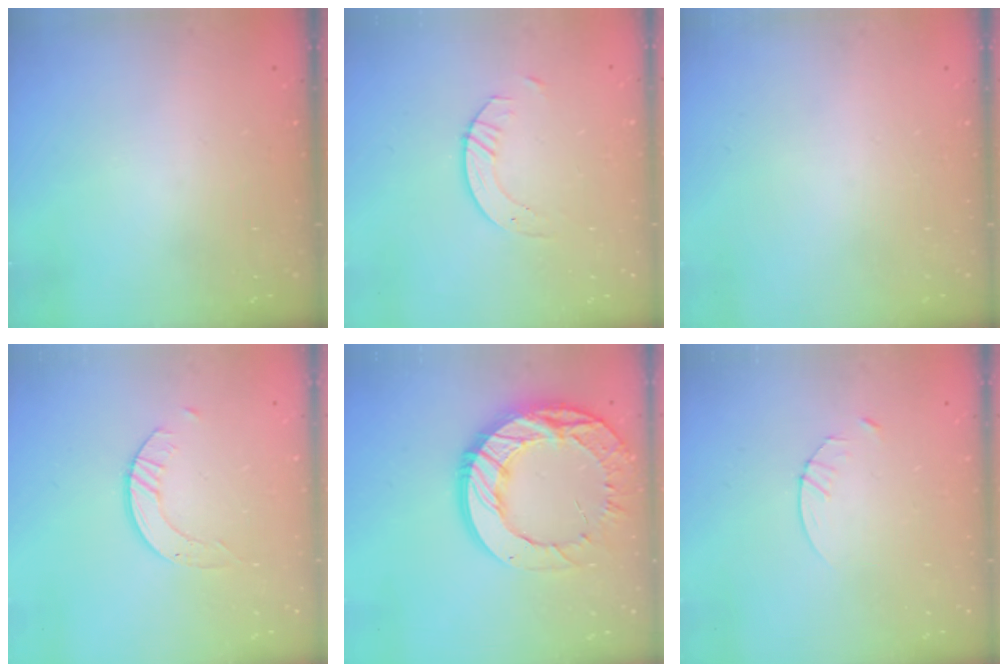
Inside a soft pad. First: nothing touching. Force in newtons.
{"total": 3.5, "press": 3.5, "slide": 0.4}
{"total": 0.0}
{"total": 2.6, "press": 2.5, "slide": 0.3}
{"total": 21.8, "press": 21.7, "slide": 1.9}
{"total": 2.9, "press": 2.9, "slide": 0.4}